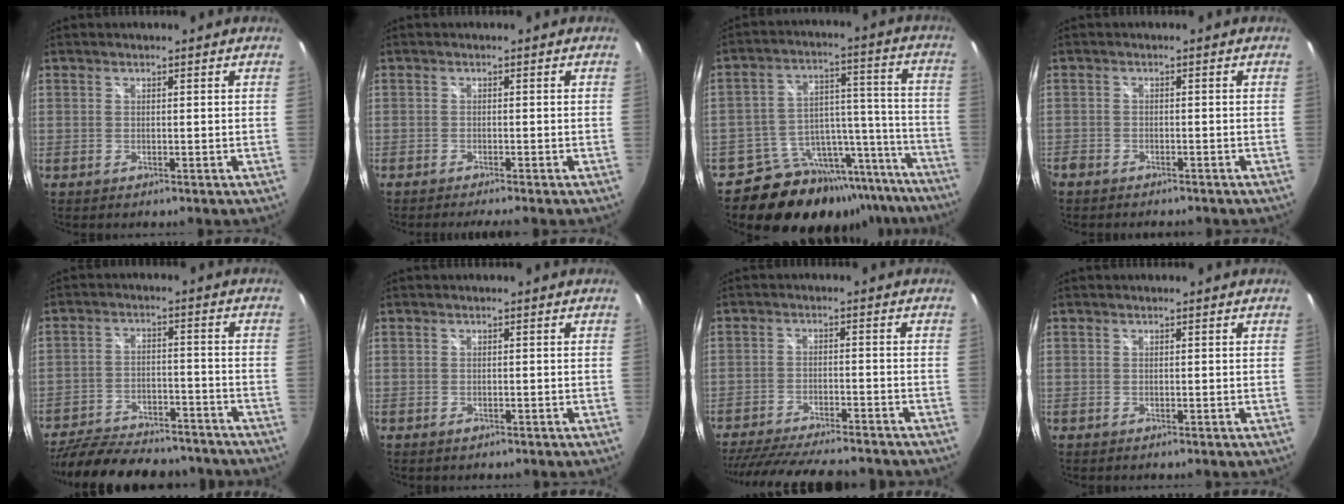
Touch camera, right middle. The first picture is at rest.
{"total": 3.1, "force": [-2.8, -0.5, 1.3], "torque": [-0.030, -0.013, -0.046]}
{"total": 21.5, "force": [-18.1, 10.1, 5.5], "torque": [-0.089, 0.067, -0.235]}
{"total": 3.8, "force": [-3.4, 1.6, 0.9], "torque": [-0.035, -0.013, -0.058]}
{"total": 23.5, "force": [-20.0, 7.4, 9.9], "torque": [-0.203, -0.008, -0.275]}
{"total": 0.6, "force": [-0.4, 0.4, 0.3], "torque": [-0.003, -0.001, -0.007]}
{"total": 18.8, "force": [-16.2, 3.8, 8.7], "torque": [-0.171, -0.023, -0.244]}
{"total": 0.0}